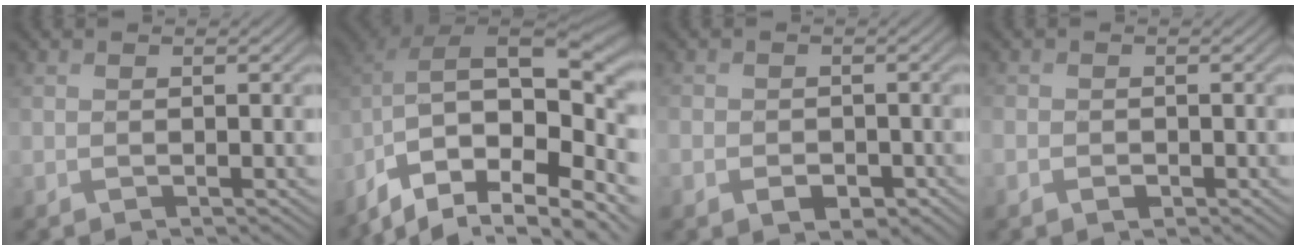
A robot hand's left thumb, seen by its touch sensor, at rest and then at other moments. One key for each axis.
{"total": 16.9, "fx": -9.6, "fy": 7.9, "fz": 11.4, "tx": -0.243, "ty": 0.002, "tz": -0.142}
{"total": 3.6, "fx": -1.4, "fy": 2.8, "fz": 1.7, "tx": -0.038, "ty": -0.015, "tz": -0.025}
{"total": 1.8, "fx": -0.7, "fy": 1.5, "fz": 0.8, "tx": -0.020, "ty": -0.008, "tz": -0.018}